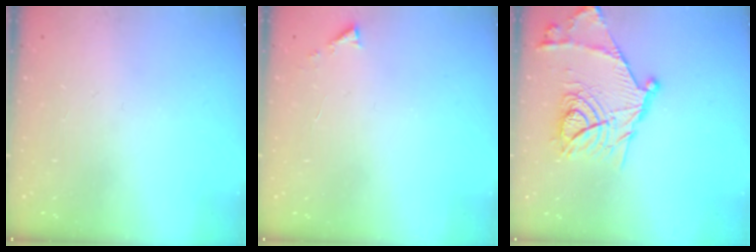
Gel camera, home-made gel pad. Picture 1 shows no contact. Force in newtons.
{"total": 3.1, "press": 3.1, "slide": 0.4}
{"total": 19.6, "press": 19.6, "slide": 0.6}